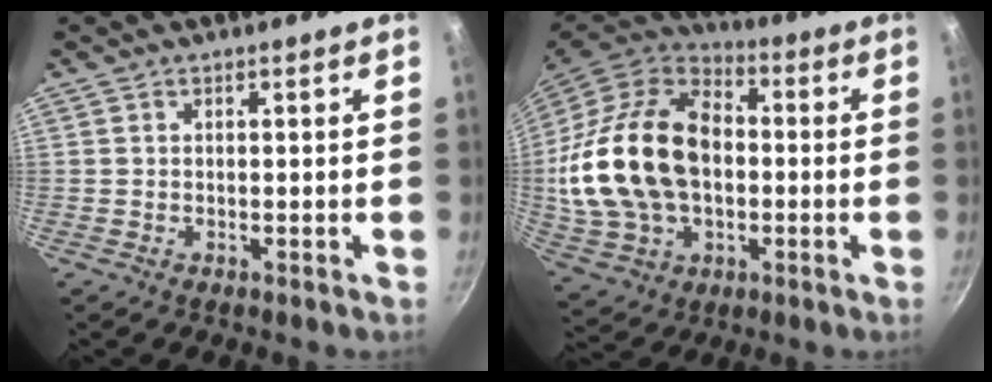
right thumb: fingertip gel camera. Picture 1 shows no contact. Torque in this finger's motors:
{"motor_torque": [-0.63, 2.33, 2.08, -0.69, 0.41]}